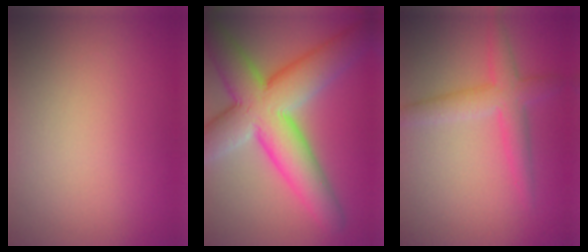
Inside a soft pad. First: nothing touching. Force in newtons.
{"total": 11.5, "press": 11.5, "slide": 0.5}
{"total": 3.5, "press": 3.5, "slide": 0.0}